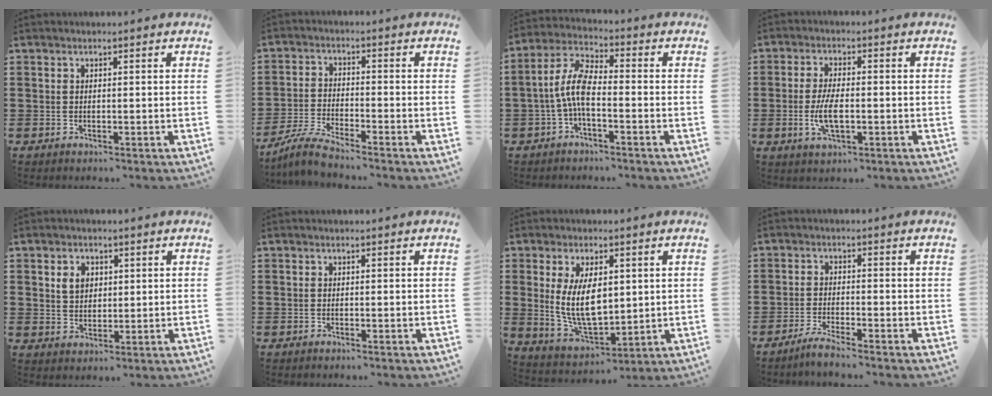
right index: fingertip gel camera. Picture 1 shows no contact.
{"total": 4.6, "force": [-4.3, -0.3, 1.8], "torque": [-0.052, -0.014, -0.086]}
{"total": 7.0, "force": [-1.7, 2.5, 6.3], "torque": [-0.148, -0.004, -0.037]}
{"total": 5.5, "force": [-1.1, 2.3, 4.9], "torque": [-0.105, -0.002, -0.024]}
{"total": 3.5, "force": [1.2, 2.7, 1.9], "torque": [-0.047, 0.012, 0.020]}
{"total": 0.0}
{"total": 9.4, "force": [1.4, 4.7, 8.0], "torque": [-0.168, 0.000, 0.021]}
{"total": 2.6, "force": [-2.4, -0.5, 1.1], "torque": [-0.026, -0.001, -0.048]}